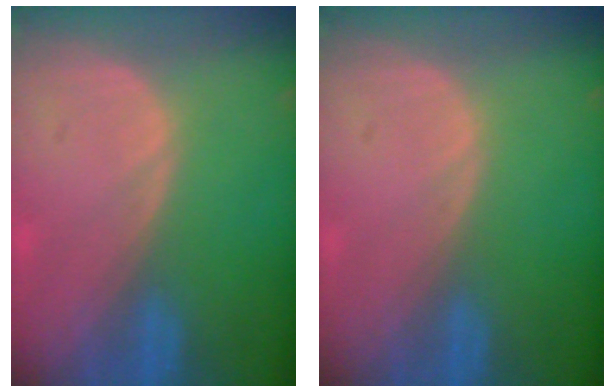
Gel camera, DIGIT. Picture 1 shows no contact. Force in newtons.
{"total": 0.0}